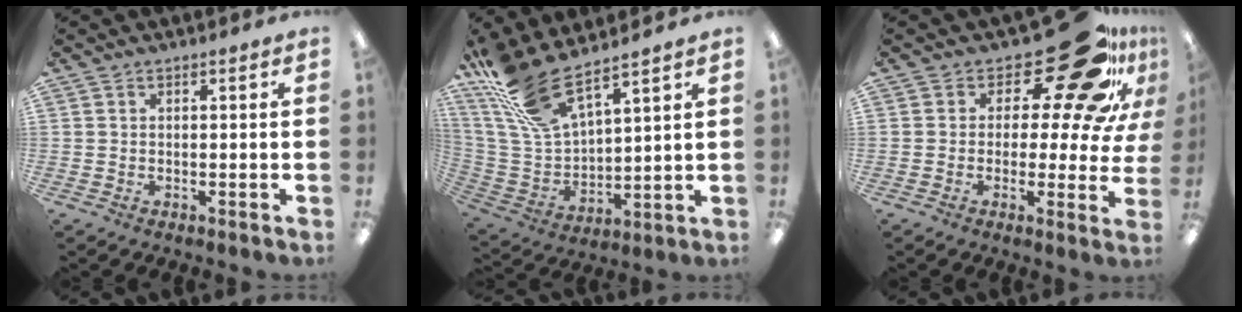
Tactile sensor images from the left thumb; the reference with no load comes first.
{"total": 16.5, "force": [12.4, 5.2, 9.6], "torque": [-0.240, -0.071, 0.223]}
{"total": 20.9, "force": [12.4, 8.6, 14.5], "torque": [-0.189, -0.090, 0.201]}